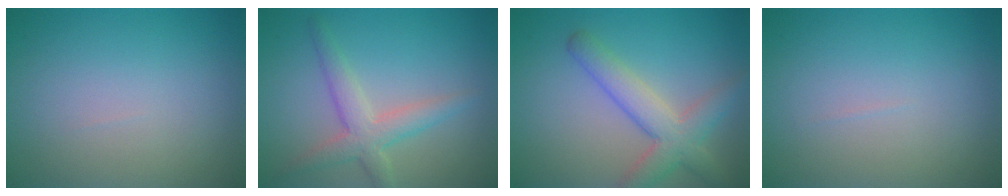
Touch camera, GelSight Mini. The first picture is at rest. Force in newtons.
{"total": 3.5, "press": 3.5, "slide": 0.3}
{"total": 4.6, "press": 4.6, "slide": 0.3}
{"total": 0.0}